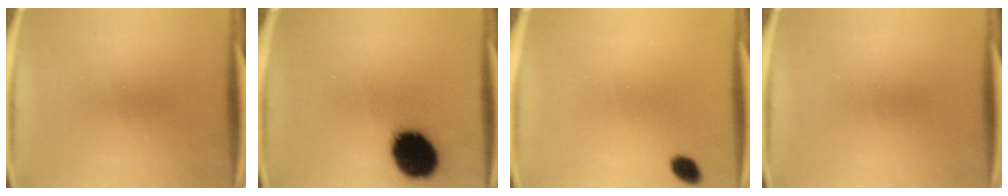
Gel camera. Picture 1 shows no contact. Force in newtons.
{"total": 18.4}
{"total": 2.7}
{"total": 0.0}